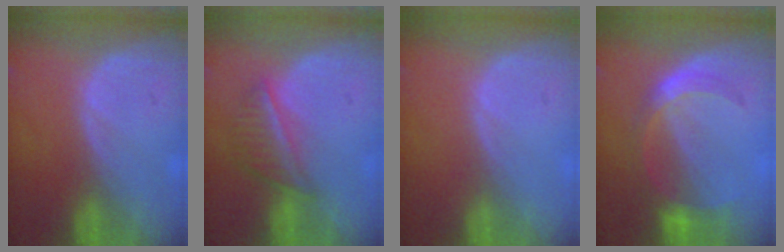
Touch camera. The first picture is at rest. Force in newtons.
{"total": 5.6, "press": 5.2, "slide": 2.1}
{"total": 0.0}
{"total": 5.6, "press": 5.3, "slide": 1.9}